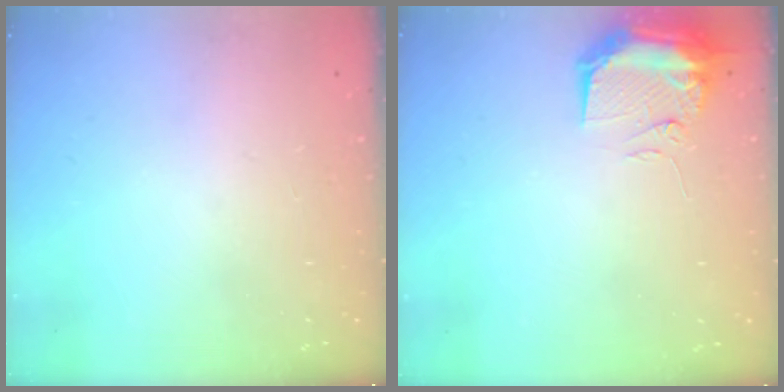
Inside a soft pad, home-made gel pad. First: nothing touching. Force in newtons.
{"total": 10.0, "press": 9.9, "slide": 1.6}